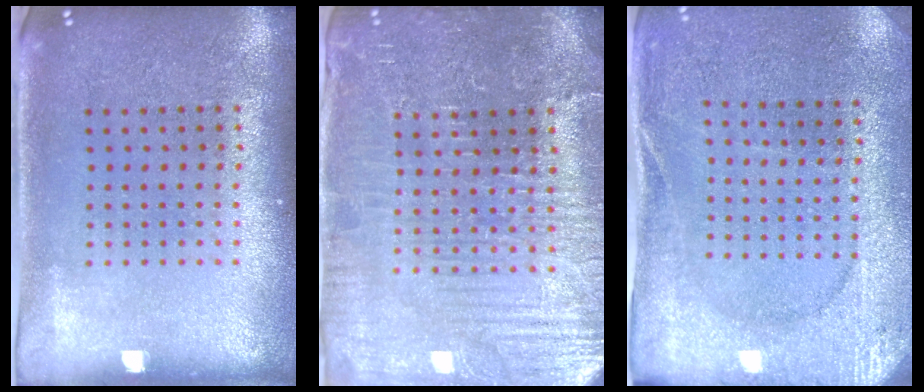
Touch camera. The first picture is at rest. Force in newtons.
{"total": 4.4, "press": 4.2, "slide": 1.2}
{"total": 2.6, "press": 2.5, "slide": 0.5}